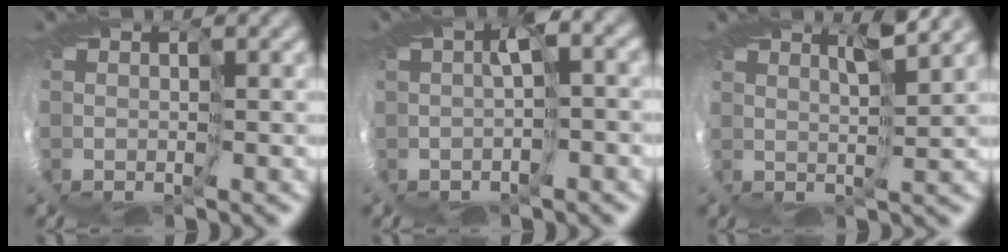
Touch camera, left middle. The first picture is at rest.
{"total": 2.7, "force": [-0.1, 0.9, 2.5], "torque": [-0.054, 0.003, -0.003]}
{"total": 1.6, "force": [1.4, -0.5, 0.4], "torque": [-0.007, 0.004, 0.015]}